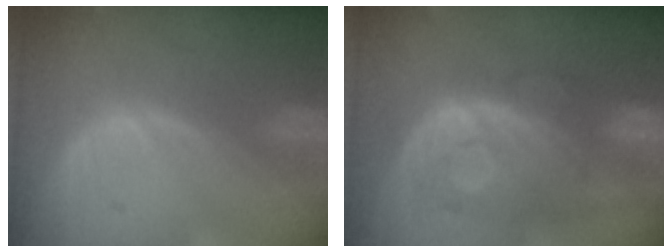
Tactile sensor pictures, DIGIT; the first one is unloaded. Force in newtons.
{"total": 11.2, "press": 9.7, "slide": 5.6}